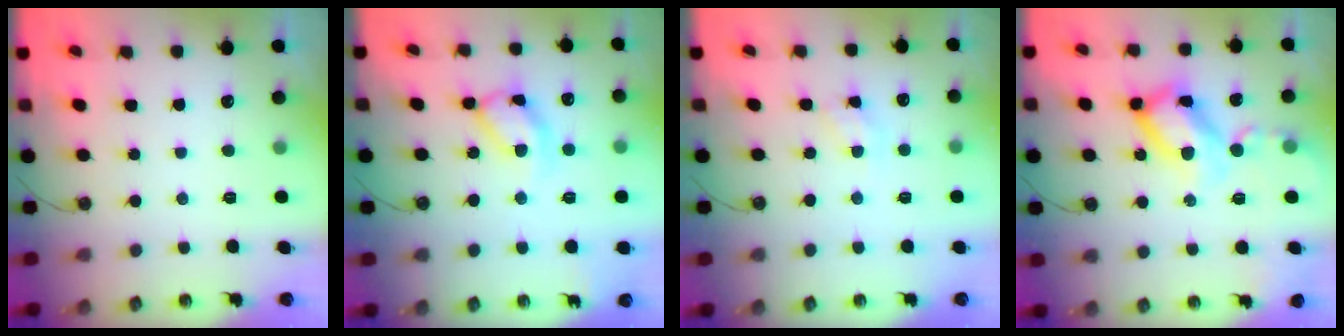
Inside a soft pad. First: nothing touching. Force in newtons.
{"total": 11.8, "press": 11.8, "slide": 0.8}
{"total": 4.1, "press": 4.1, "slide": 0.3}
{"total": 19.3, "press": 19.2, "slide": 1.8}